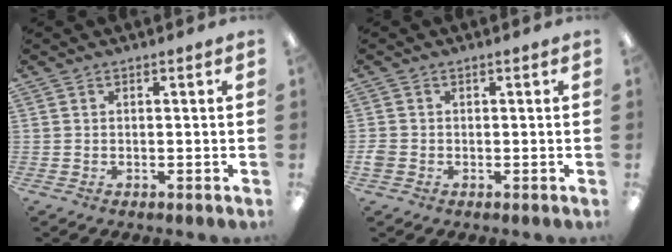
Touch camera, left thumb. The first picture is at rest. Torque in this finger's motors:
{"motor_torque": [-0.28, 0.23, 0.26, -0.12, -0.01]}